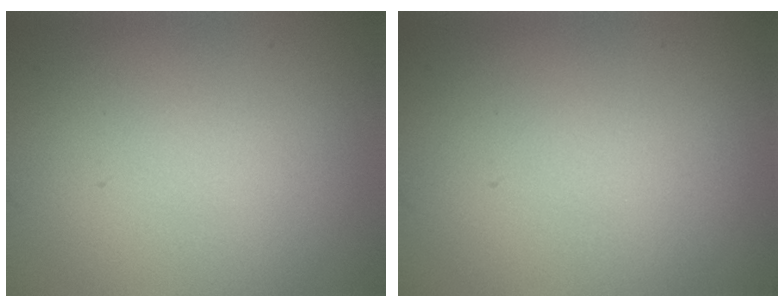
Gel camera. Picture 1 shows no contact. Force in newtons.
{"total": 0.0}